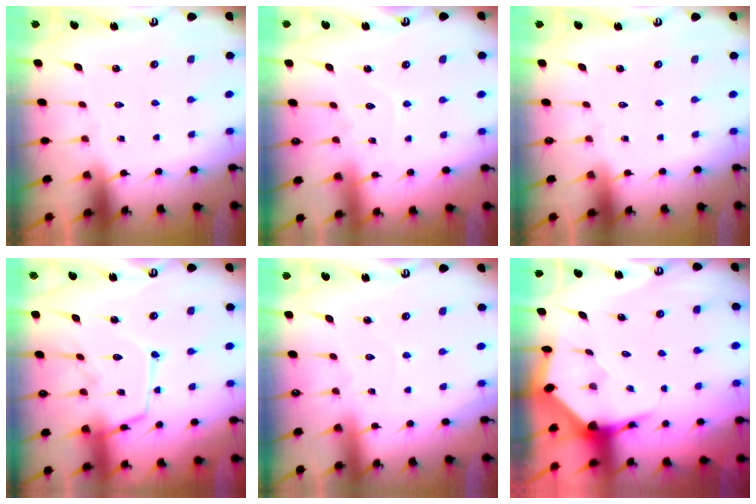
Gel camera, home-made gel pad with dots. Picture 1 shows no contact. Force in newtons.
{"total": 5.9, "press": 5.9, "slide": 0.5}
{"total": 0.0}
{"total": 14.5, "press": 14.4, "slide": 1.3}
{"total": 2.7, "press": 2.7, "slide": 0.4}
{"total": 3.5, "press": 3.5, "slide": 0.5}